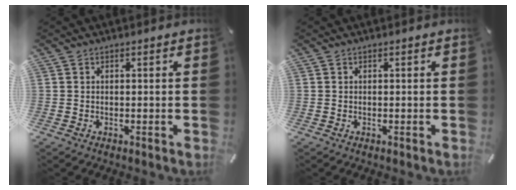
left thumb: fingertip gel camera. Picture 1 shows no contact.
{"total": 0.0}